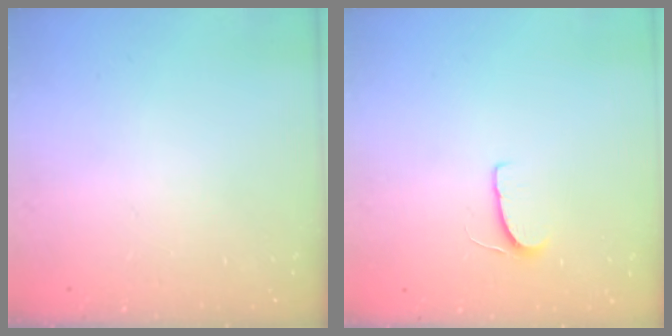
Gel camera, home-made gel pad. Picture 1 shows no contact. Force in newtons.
{"total": 6.4, "press": 6.4, "slide": 0.5}